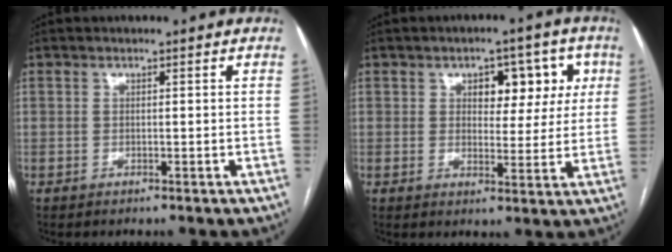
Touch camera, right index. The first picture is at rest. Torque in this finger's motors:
{"motor_torque": [0.16, 0.09, 0.10, 0.04]}